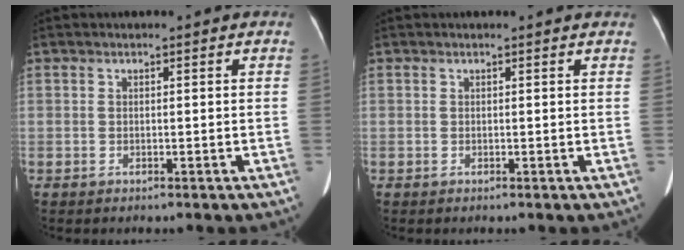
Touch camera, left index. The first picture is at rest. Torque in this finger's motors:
{"motor_torque": [0.27, -0.32, 0.08, 0.03]}